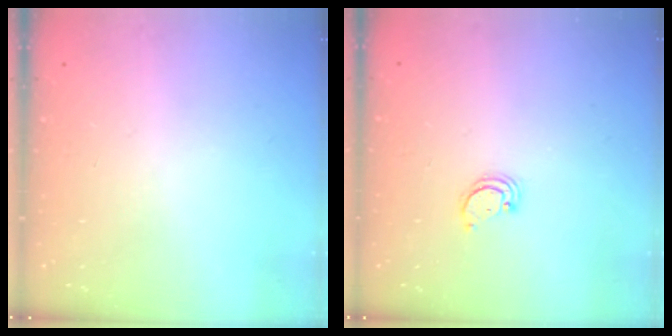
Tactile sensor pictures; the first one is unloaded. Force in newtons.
{"total": 2.1, "press": 2.1, "slide": 0.2}